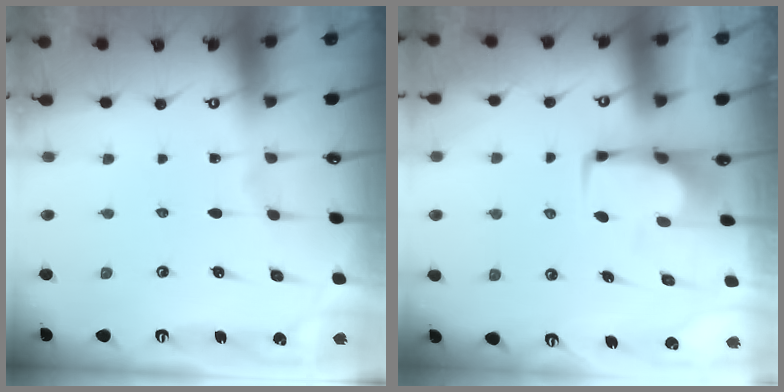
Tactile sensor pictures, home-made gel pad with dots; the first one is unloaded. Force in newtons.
{"total": 1.6, "press": 1.4, "slide": 0.6}